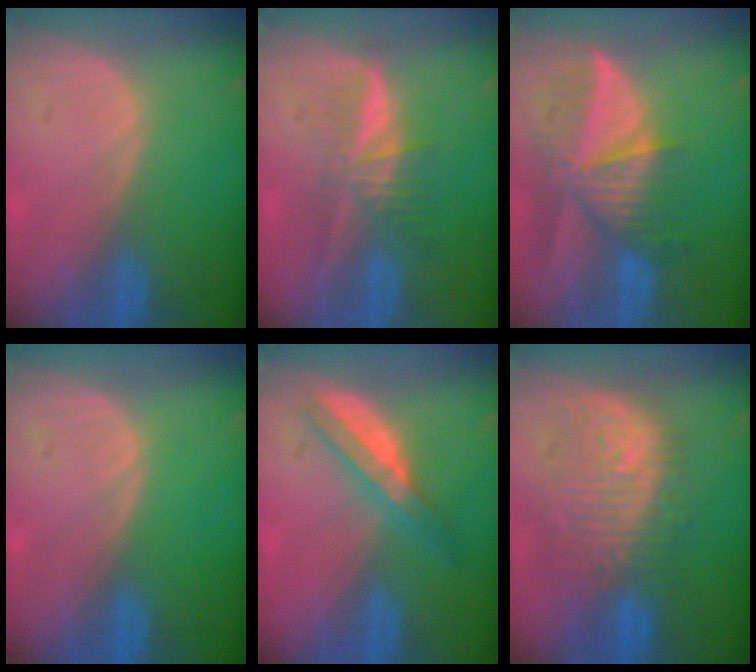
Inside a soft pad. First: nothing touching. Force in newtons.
{"total": 6.0, "press": 5.4, "slide": 2.6}
{"total": 9.5, "press": 8.5, "slide": 4.3}
{"total": 0.0}
{"total": 4.9, "press": 4.8, "slide": 0.7}
{"total": 11.0, "press": 10.5, "slide": 3.3}